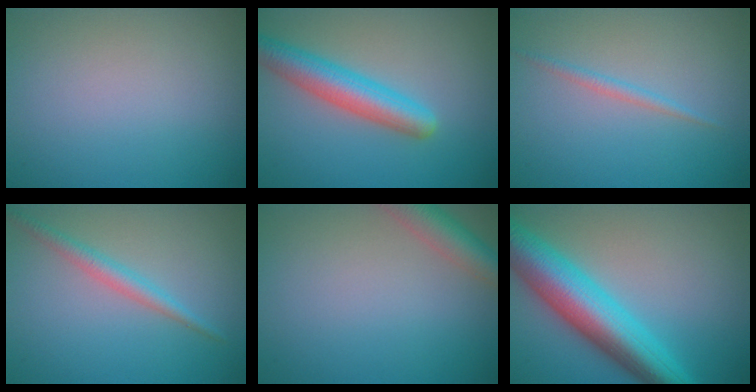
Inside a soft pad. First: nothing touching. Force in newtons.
{"total": 4.9, "press": 4.9, "slide": 0.2}
{"total": 1.0, "press": 1.0, "slide": 0.0}
{"total": 2.0, "press": 2.0, "slide": 0.1}
{"total": 3.8, "press": 3.8, "slide": 0.2}
{"total": 9.2, "press": 9.1, "slide": 0.3}